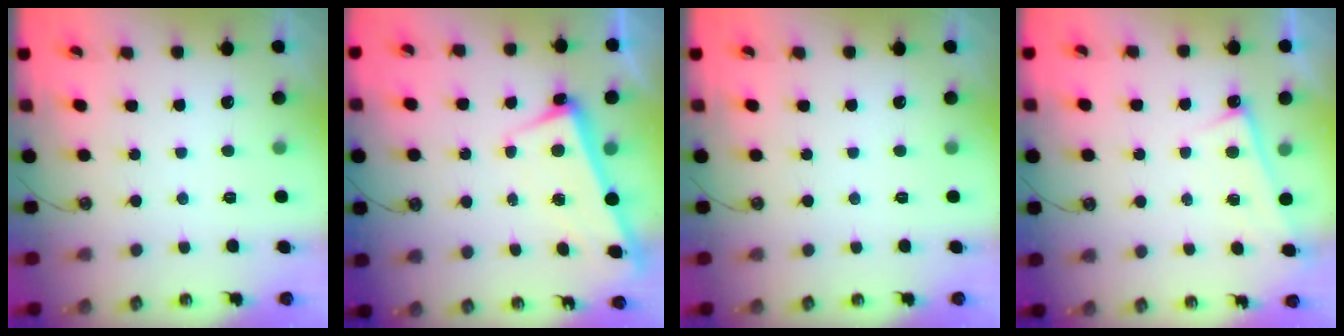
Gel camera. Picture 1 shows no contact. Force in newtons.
{"total": 2.7, "press": 2.7, "slide": 0.6}
{"total": 0.0}
{"total": 1.8, "press": 1.8, "slide": 0.3}